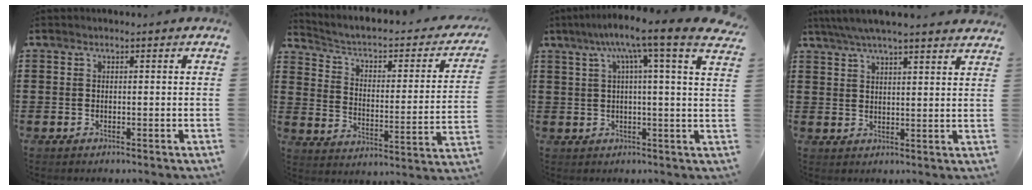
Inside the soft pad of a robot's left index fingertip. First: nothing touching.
{"total": 3.0, "force": [1.7, 1.3, 2.2], "torque": [-0.055, -0.022, 0.017]}
{"total": 8.7, "force": [4.8, -0.3, 7.2], "torque": [-0.137, -0.022, 0.071]}
{"total": 4.9, "force": [4.4, -0.1, 2.1], "torque": [-0.053, -0.012, 0.078]}